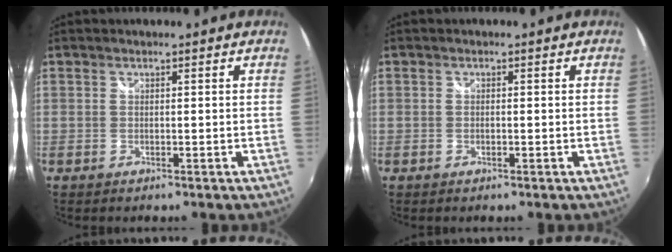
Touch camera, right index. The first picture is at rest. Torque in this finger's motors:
{"motor_torque": [-0.41, 0.08, -0.04, 0.00]}